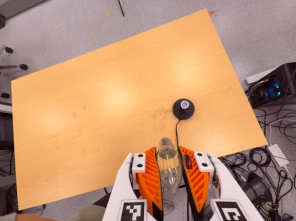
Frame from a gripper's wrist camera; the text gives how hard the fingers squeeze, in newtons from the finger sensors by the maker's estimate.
{"total": 18.3, "left": 19.6, "right": 17.1}